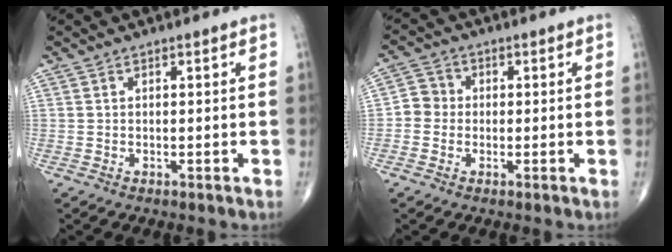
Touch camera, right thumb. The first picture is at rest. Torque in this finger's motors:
{"motor_torque": [-0.16, 0.08, 0.15, 0.00, 0.04]}